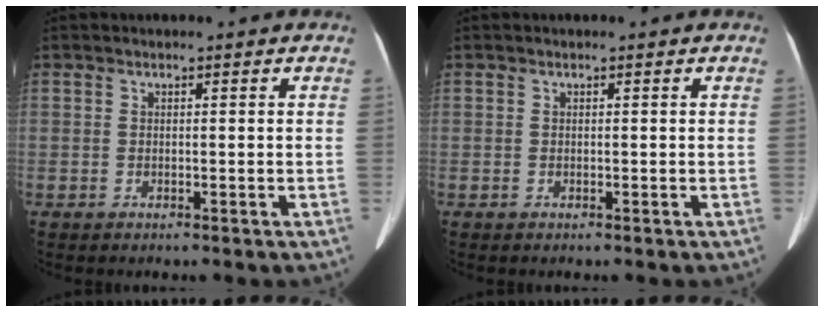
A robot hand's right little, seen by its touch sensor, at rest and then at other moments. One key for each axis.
{"total": 0.0}